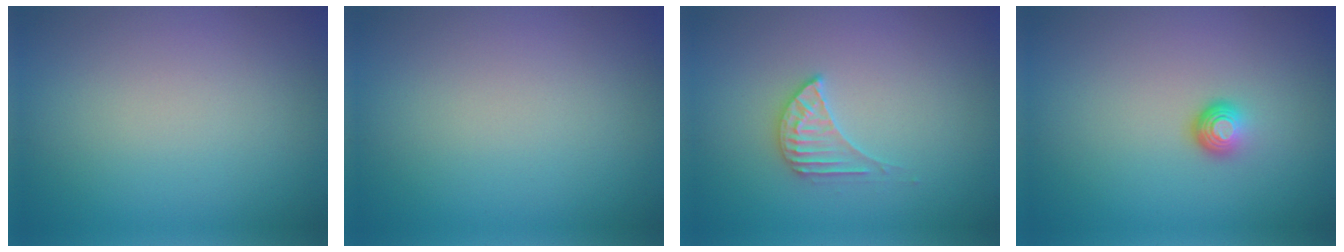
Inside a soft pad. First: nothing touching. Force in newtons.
{"total": 0.0}
{"total": 2.3, "press": 2.3, "slide": 0.3}
{"total": 1.8, "press": 1.1, "slide": 1.4}